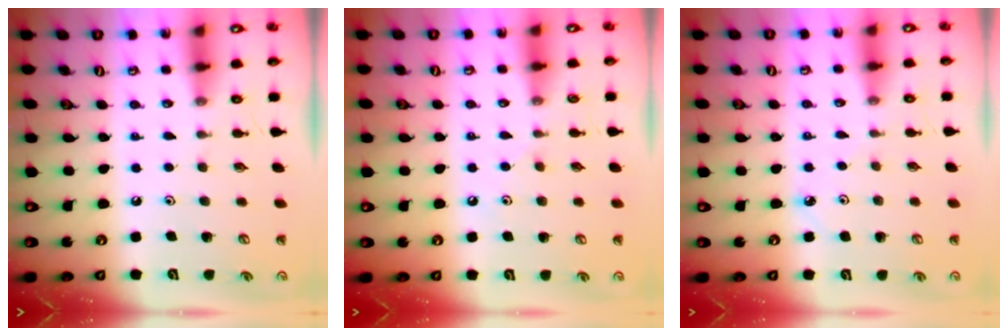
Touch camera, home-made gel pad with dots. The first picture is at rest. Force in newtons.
{"total": 4.0, "press": 3.9, "slide": 0.7}
{"total": 2.2, "press": 2.2, "slide": 0.2}